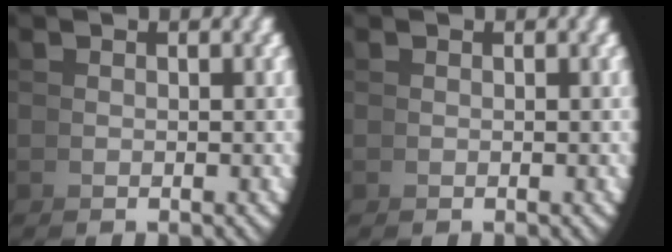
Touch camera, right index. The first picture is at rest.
{"total": 0.0}